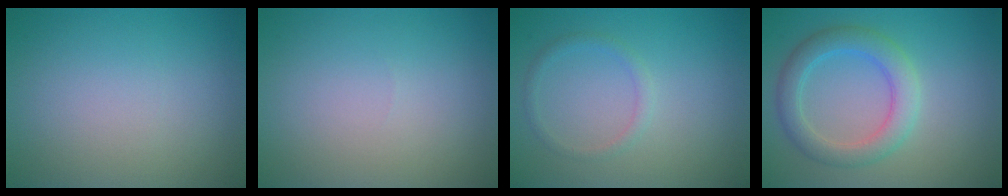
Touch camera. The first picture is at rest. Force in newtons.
{"total": 0.0}
{"total": 1.2, "press": 1.2, "slide": 0.2}
{"total": 3.8, "press": 3.8, "slide": 0.1}